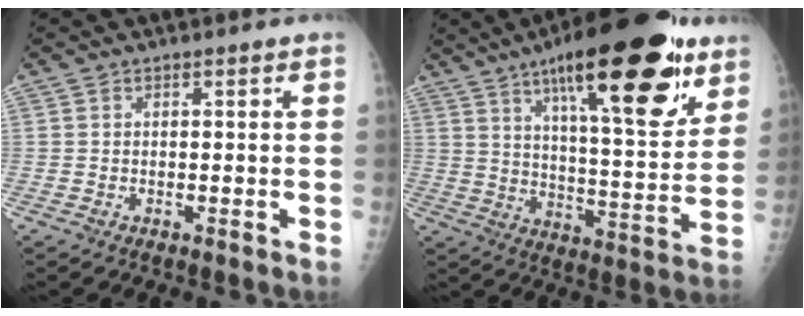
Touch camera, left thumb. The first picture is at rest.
{"total": 27.4, "force": [15.3, 8.2, 21.2], "torque": [-0.294, -0.046, 0.235]}